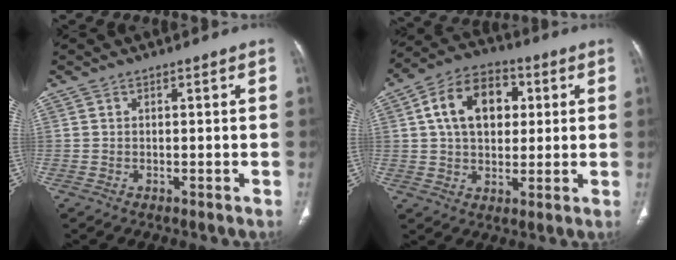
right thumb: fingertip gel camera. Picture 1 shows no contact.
{"total": 14.1, "force": [3.3, 9.6, 9.8], "torque": [-0.135, 0.010, 0.049]}